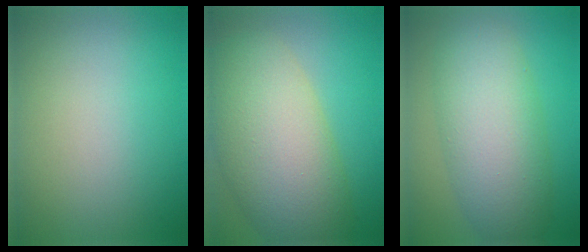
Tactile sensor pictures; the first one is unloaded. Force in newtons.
{"total": 11.2, "press": 11.2, "slide": 0.6}
{"total": 7.9, "press": 7.9, "slide": 0.2}